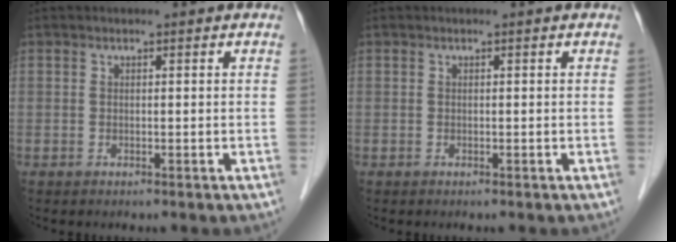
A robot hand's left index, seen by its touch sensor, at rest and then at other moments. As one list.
[{"total": 0.0}]